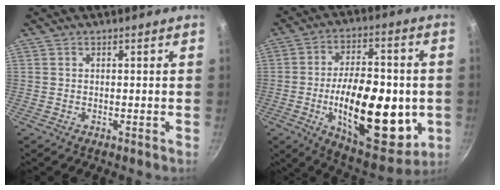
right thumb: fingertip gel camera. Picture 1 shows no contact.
{"total": 25.0, "force": [-3.9, 12.2, 21.5], "torque": [-0.301, 0.003, -0.052]}